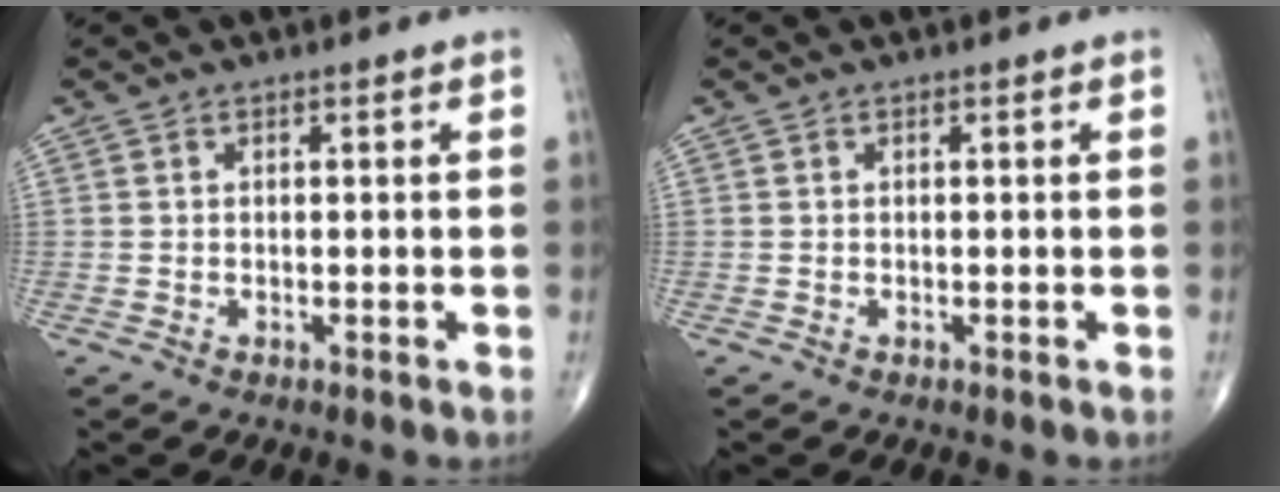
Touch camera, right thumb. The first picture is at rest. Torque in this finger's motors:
{"motor_torque": [-0.15, 0.15, -0.20, -0.04, 0.00]}